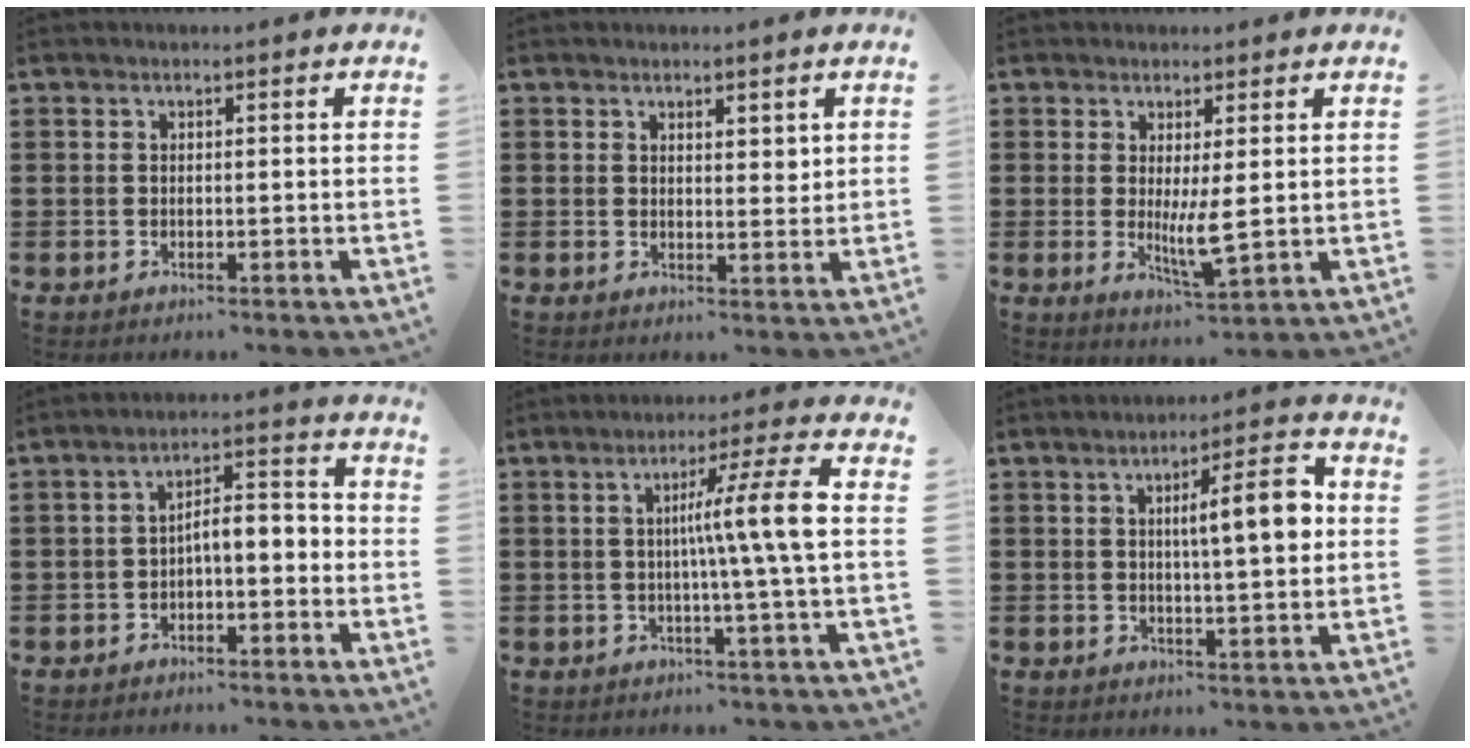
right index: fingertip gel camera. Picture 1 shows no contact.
{"total": 2.1, "force": [1.7, 0.9, 0.6], "torque": [-0.007, 0.002, 0.031]}
{"total": 5.0, "force": [0.1, 0.9, 4.9], "torque": [-0.089, -0.014, -0.002]}
{"total": 3.6, "force": [-1.9, 1.4, 2.7], "torque": [-0.052, 0.010, -0.042]}
{"total": 8.6, "force": [0.3, -0.8, 8.5], "torque": [-0.146, -0.005, -0.007]}
{"total": 8.0, "force": [1.5, 1.2, 7.8], "torque": [-0.123, -0.007, 0.016]}